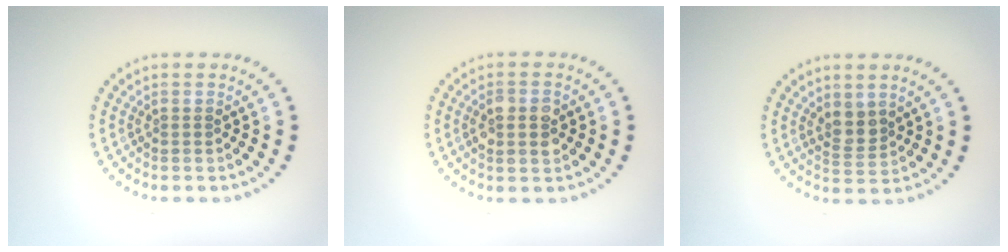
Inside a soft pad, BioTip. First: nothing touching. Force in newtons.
{"total": 2.8, "press": 2.8, "slide": 0.2}
{"total": 2.0, "press": 1.7, "slide": 0.9}